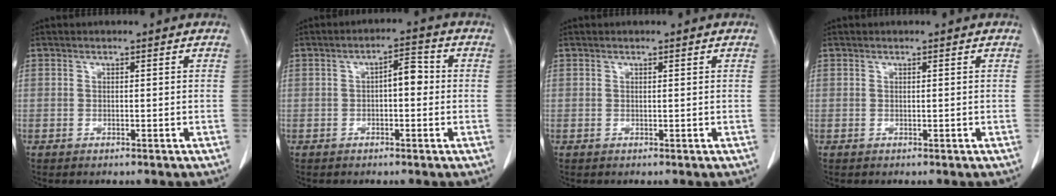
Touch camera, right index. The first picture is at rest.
{"total": 3.8, "force": [0.0, 1.5, 3.5], "torque": [-0.049, 0.022, -0.002]}
{"total": 0.0}
{"total": 0.0}